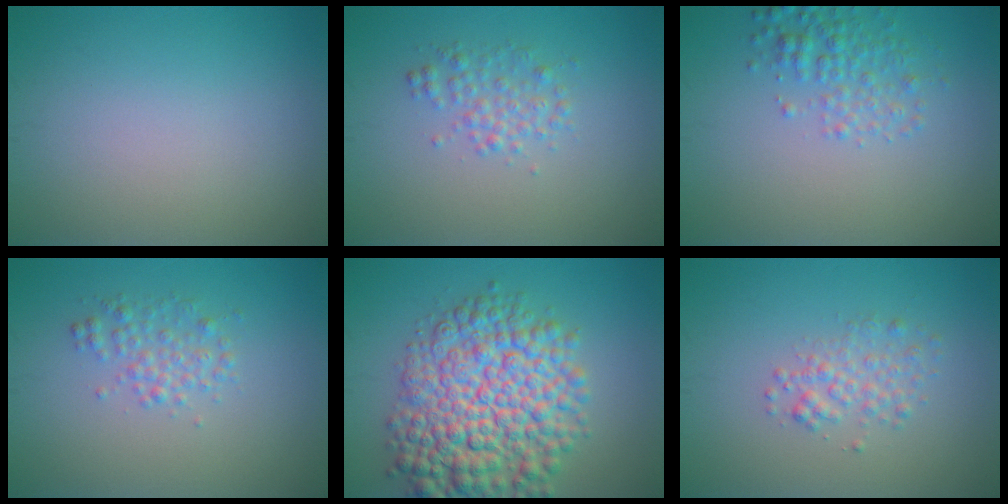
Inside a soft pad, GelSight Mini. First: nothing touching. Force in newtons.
{"total": 2.0, "press": 2.0, "slide": 0.1}
{"total": 2.6, "press": 2.6, "slide": 0.1}
{"total": 2.0, "press": 2.0, "slide": 0.1}
{"total": 10.6, "press": 10.6, "slide": 0.3}
{"total": 2.1, "press": 2.1, "slide": 0.1}